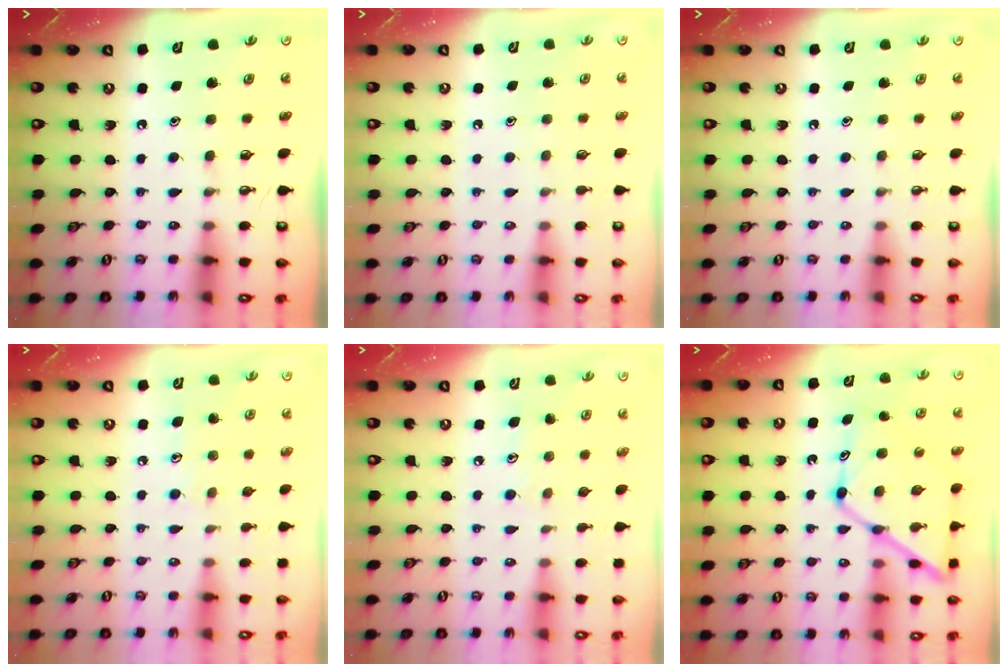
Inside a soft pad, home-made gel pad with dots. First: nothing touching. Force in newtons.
{"total": 2.8, "press": 2.8, "slide": 0.2}
{"total": 0.0}
{"total": 6.2, "press": 6.2, "slide": 0.4}
{"total": 5.8, "press": 5.8, "slide": 0.6}
{"total": 16.2, "press": 16.1, "slide": 1.6}